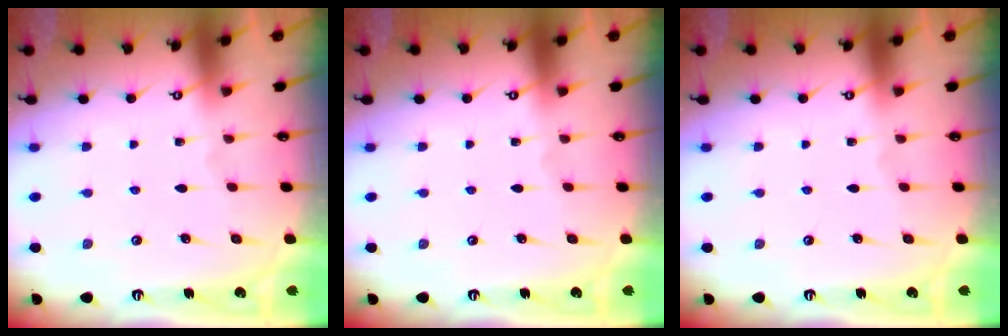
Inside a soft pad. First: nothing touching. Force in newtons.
{"total": 0.0}
{"total": 0.0}